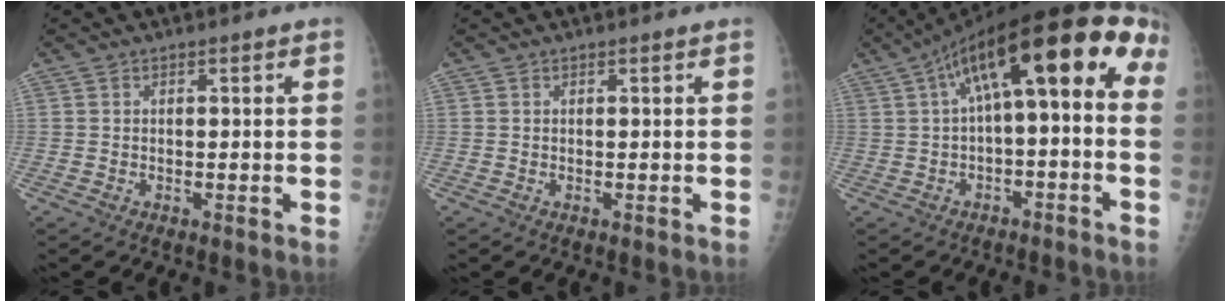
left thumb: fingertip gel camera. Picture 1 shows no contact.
{"total": 0.0}
{"total": 16.9, "force": [1.9, 6.2, 15.6], "torque": [-0.213, 0.066, 0.022]}